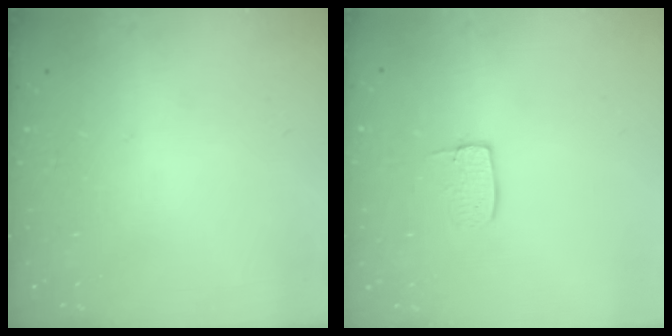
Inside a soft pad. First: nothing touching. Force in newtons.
{"total": 6.0, "press": 6.0, "slide": 0.4}